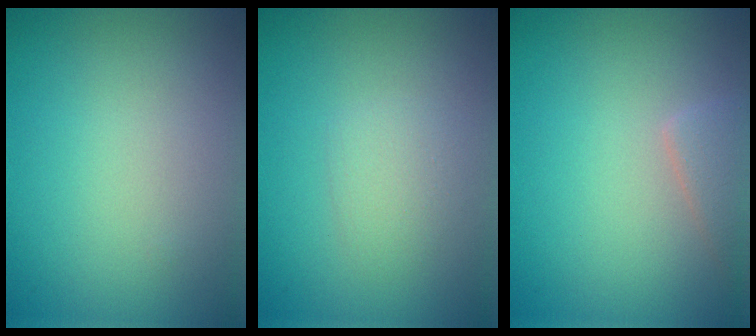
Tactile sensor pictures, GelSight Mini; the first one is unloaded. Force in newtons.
{"total": 1.6, "press": 1.6, "slide": 0.1}
{"total": 1.7, "press": 1.7, "slide": 0.1}